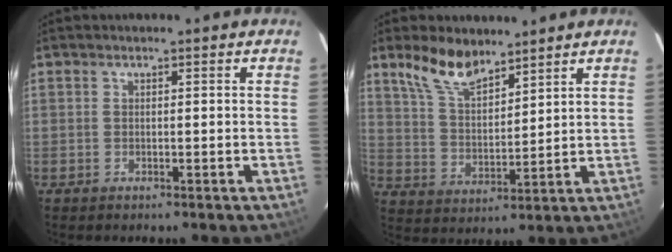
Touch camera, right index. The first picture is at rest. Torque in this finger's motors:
{"motor_torque": [0.84, 0.83, 0.38, 0.08]}